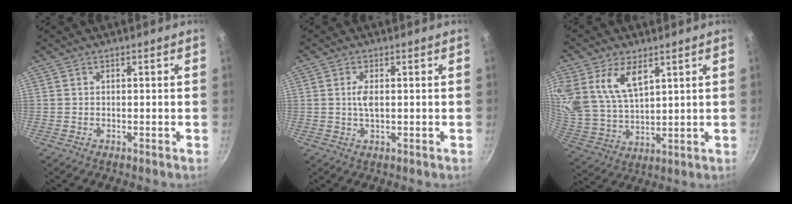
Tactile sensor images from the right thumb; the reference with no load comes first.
{"total": 2.9, "force": [0.3, 1.2, 2.6], "torque": [-0.055, 0.000, 0.008]}
{"total": 15.3, "force": [7.1, 8.5, 10.6], "torque": [-0.216, -0.020, 0.152]}